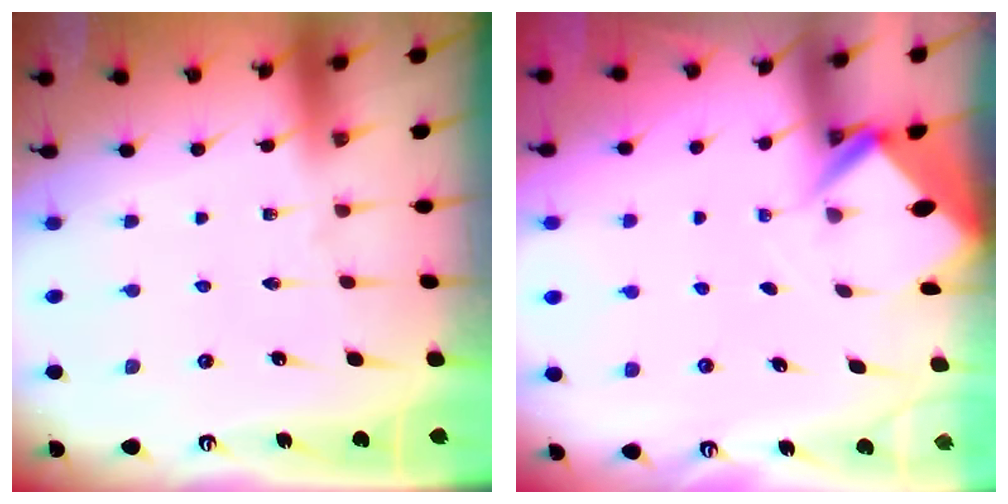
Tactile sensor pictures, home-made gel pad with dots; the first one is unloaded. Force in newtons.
{"total": 2.7, "press": 2.7, "slide": 0.1}